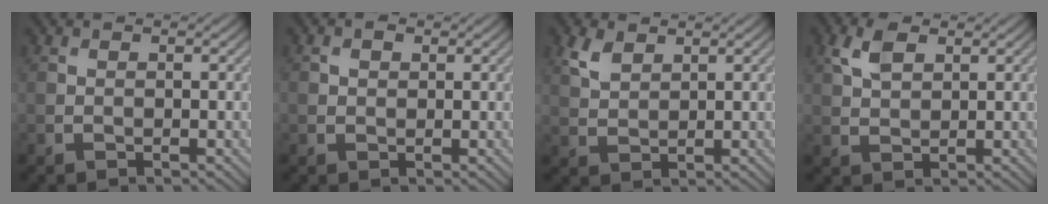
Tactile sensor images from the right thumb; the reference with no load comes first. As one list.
[{"total": 1.3, "force": [0.6, 1.0, 0.6], "torque": [-0.013, 0.001, 0.008]}, {"total": 3.3, "force": [2.1, 1.7, 1.8], "torque": [-0.049, 0.002, 0.047]}, {"total": 3.9, "force": [1.9, 2.2, 2.7], "torque": [-0.067, 0.006, 0.037]}]